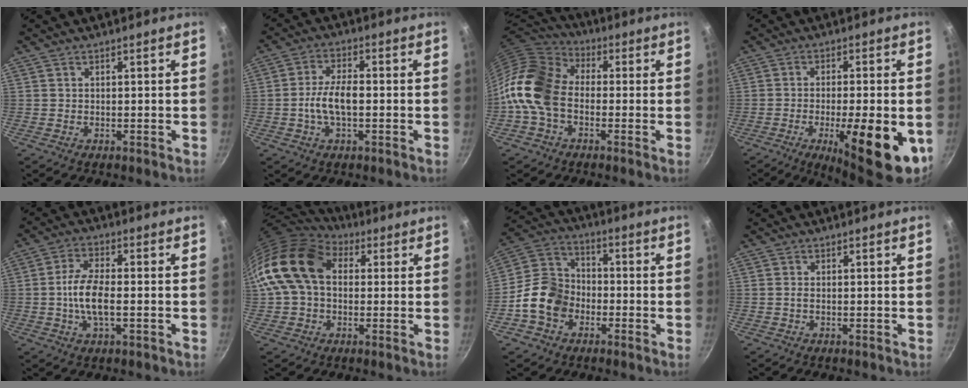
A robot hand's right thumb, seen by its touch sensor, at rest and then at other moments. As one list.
[{"total": 7.1, "force": [-1.0, 3.1, 6.2], "torque": [-0.116, 0.018, -0.025]}, {"total": 14.5, "force": [-2.4, 10.2, 10.0], "torque": [-0.171, 0.037, -0.073]}, {"total": 15.3, "force": [-5.0, 4.2, 13.9], "torque": [-0.189, 0.005, -0.068]}, {"total": 8.1, "force": [-1.1, 3.3, 7.3], "torque": [-0.146, 0.011, -0.028]}, {"total": 16.4, "force": [2.8, 11.7, 11.2], "torque": [-0.192, 0.025, 0.036]}, {"total": 11.7, "force": [-3.9, 9.1, 6.1], "torque": [-0.086, 0.038, -0.091]}, {"total": 0.7, "force": [-0.1, 0.3, 0.6], "torque": [-0.014, 0.001, -0.004]}]